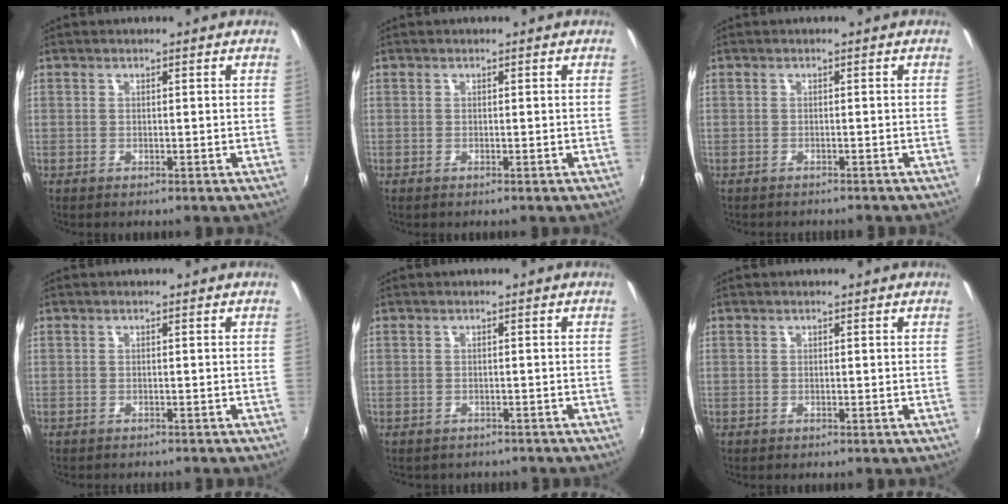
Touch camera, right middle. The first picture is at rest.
{"total": 0.0}
{"total": 2.0, "force": [-1.9, 0.6, 0.5], "torque": [-0.015, -0.012, -0.027]}
{"total": 1.8, "force": [-1.7, 0.5, 0.4], "torque": [-0.014, -0.011, -0.024]}
{"total": 2.9, "force": [-2.3, 1.5, 0.8], "torque": [-0.021, -0.012, -0.029]}
{"total": 0.0}